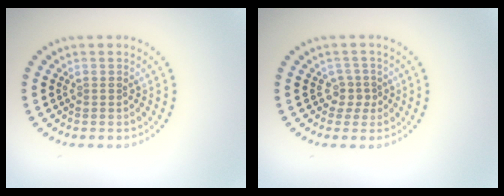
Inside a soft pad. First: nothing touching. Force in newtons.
{"total": 1.7, "press": 1.1, "slide": 1.3}